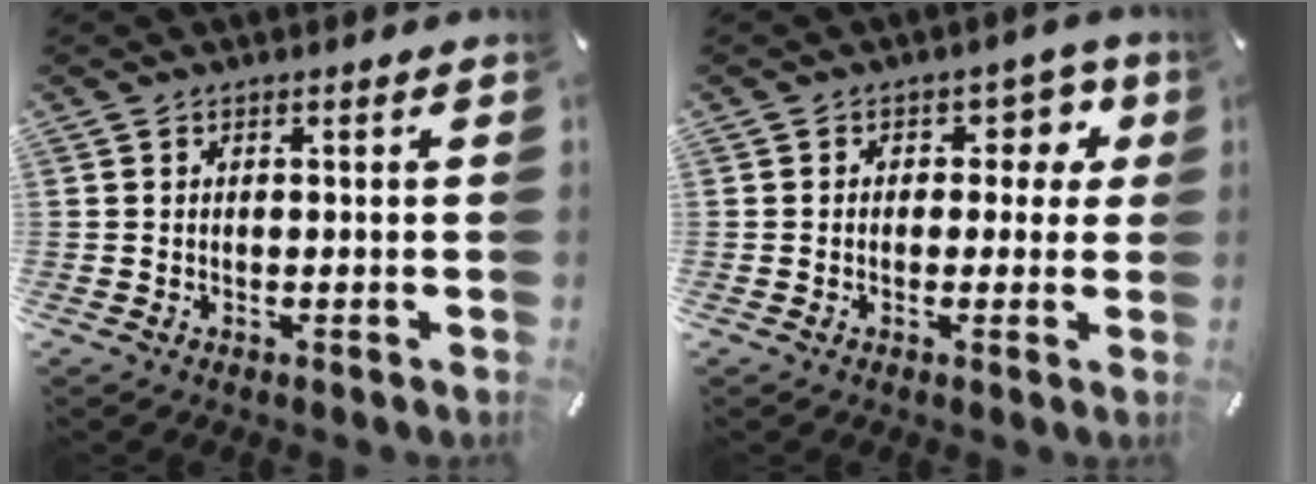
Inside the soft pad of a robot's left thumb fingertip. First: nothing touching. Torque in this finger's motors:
{"motor_torque": [0.02, -0.31, 0.01, 0.21, -0.04]}